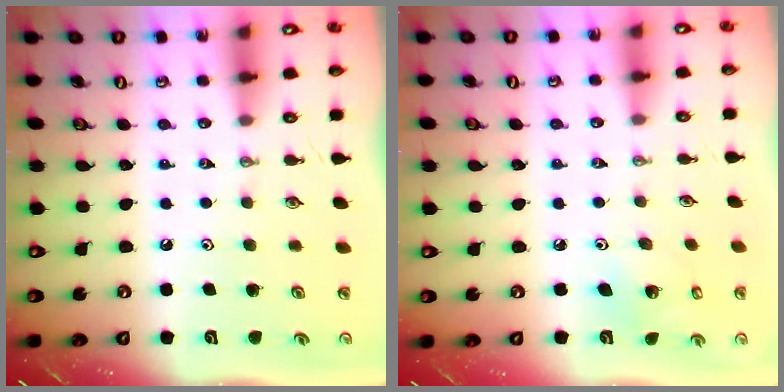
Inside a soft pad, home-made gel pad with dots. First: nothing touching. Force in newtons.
{"total": 5.5, "press": 5.5, "slide": 0.3}